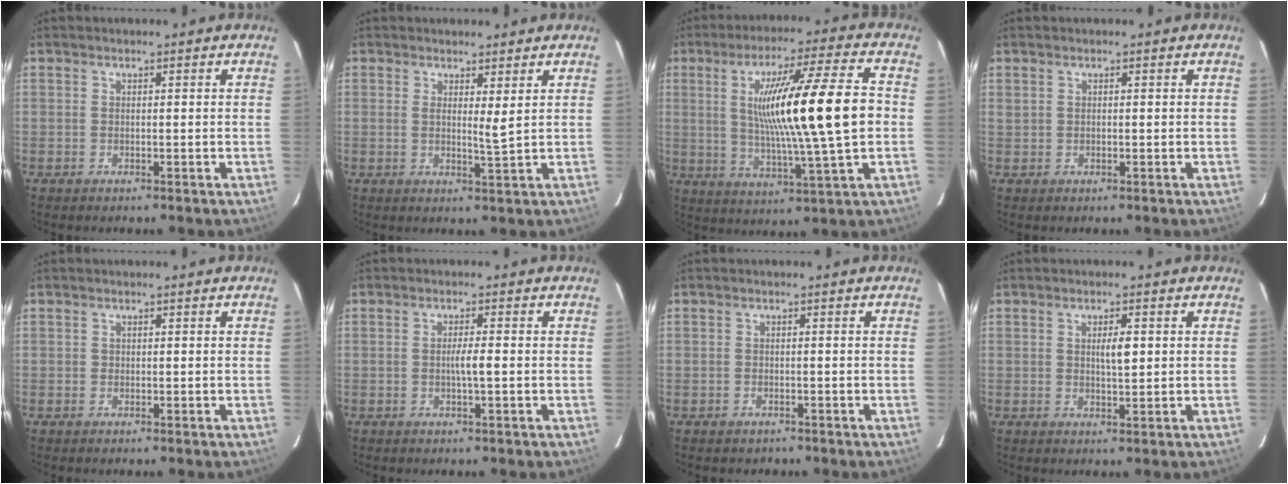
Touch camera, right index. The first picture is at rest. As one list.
[{"total": 2.2, "force": [1.0, -0.2, 2.0], "torque": [-0.032, -0.010, 0.017]}, {"total": 17.8, "force": [1.1, -0.3, 17.8], "torque": [-0.300, 0.003, 0.016]}, {"total": 0.6, "force": [0.2, 0.3, 0.4], "torque": [-0.012, 0.008, 0.007]}, {"total": 0.0}, {"total": 2.3, "force": [-0.3, -0.1, 2.3], "torque": [-0.042, -0.001, -0.006]}, {"total": 1.1, "force": [-0.8, 0.7, 0.1], "torque": [-0.006, 0.001, -0.007]}, {"total": 2.8, "force": [0.6, 0.6, 2.6], "torque": [-0.044, -0.001, 0.009]}]